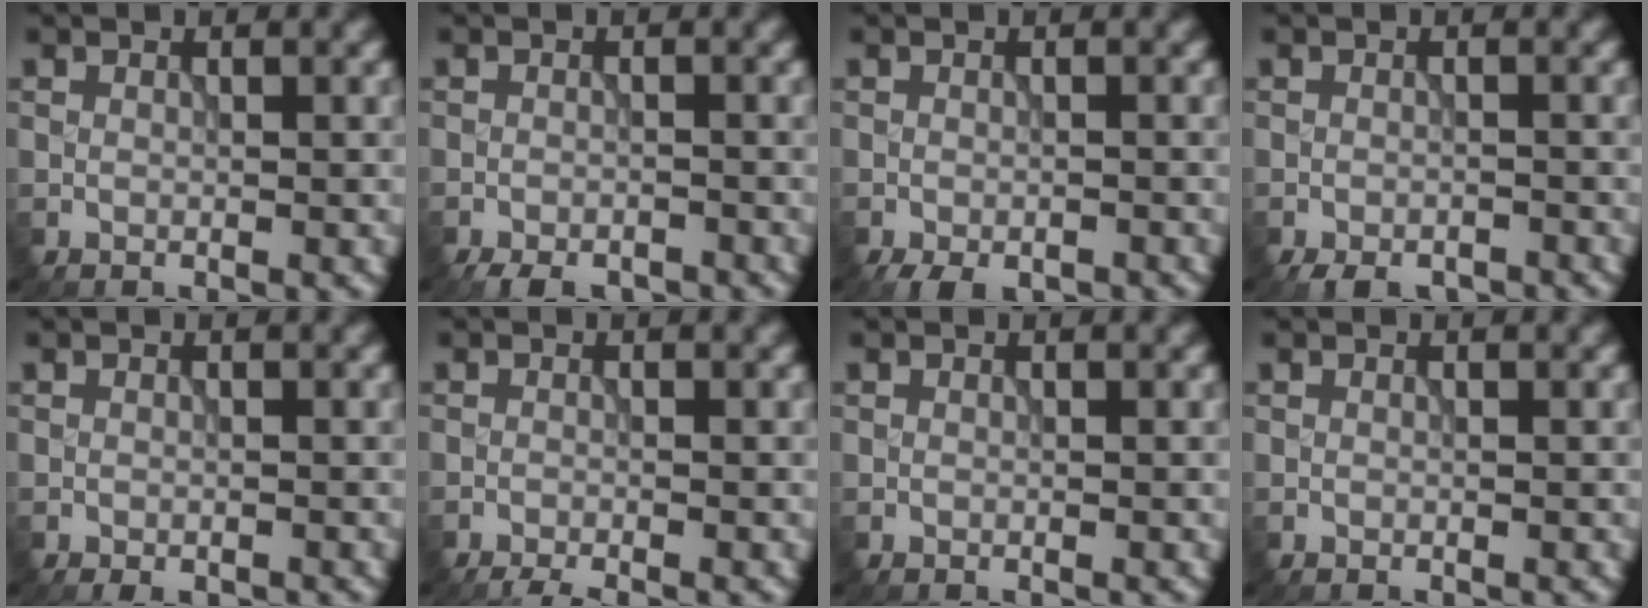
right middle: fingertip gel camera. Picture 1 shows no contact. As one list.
[{"total": 3.8, "force": [-3.3, 1.3, 1.5], "torque": [-0.025, -0.011, -0.055]}, {"total": 3.1, "force": [-2.4, 1.1, 1.6], "torque": [-0.025, -0.010, -0.037]}, {"total": 3.3, "force": [-2.8, 1.2, 1.4], "torque": [-0.019, -0.008, -0.046]}, {"total": 1.2, "force": [-0.9, 0.4, 0.7], "torque": [-0.009, -0.005, -0.011]}, {"total": 1.6, "force": [-1.3, 0.2, 0.8], "torque": [-0.010, -0.004, -0.028]}, {"total": 0.0}, {"total": 0.0}]